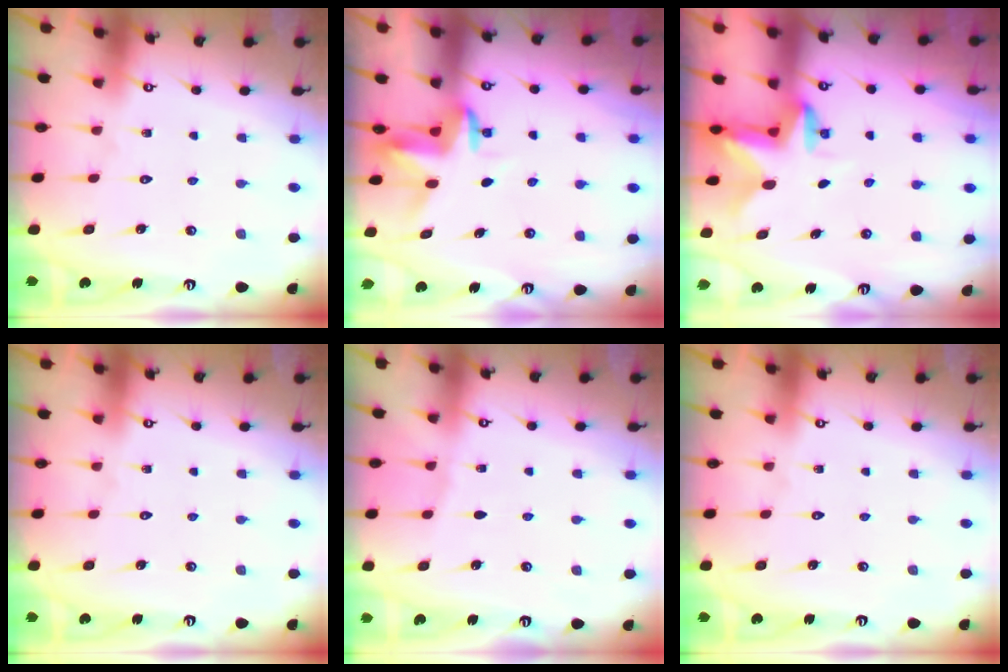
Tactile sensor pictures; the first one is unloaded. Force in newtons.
{"total": 3.6, "press": 3.6, "slide": 0.2}
{"total": 2.5, "press": 2.5, "slide": 0.5}
{"total": 0.0}
{"total": 1.8, "press": 1.8, "slide": 0.3}
{"total": 0.0}